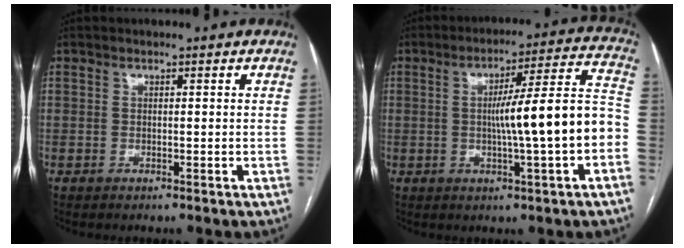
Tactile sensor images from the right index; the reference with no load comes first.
{"total": 13.7, "force": [-2.2, 0.0, 13.6], "torque": [-0.194, 0.024, -0.033]}